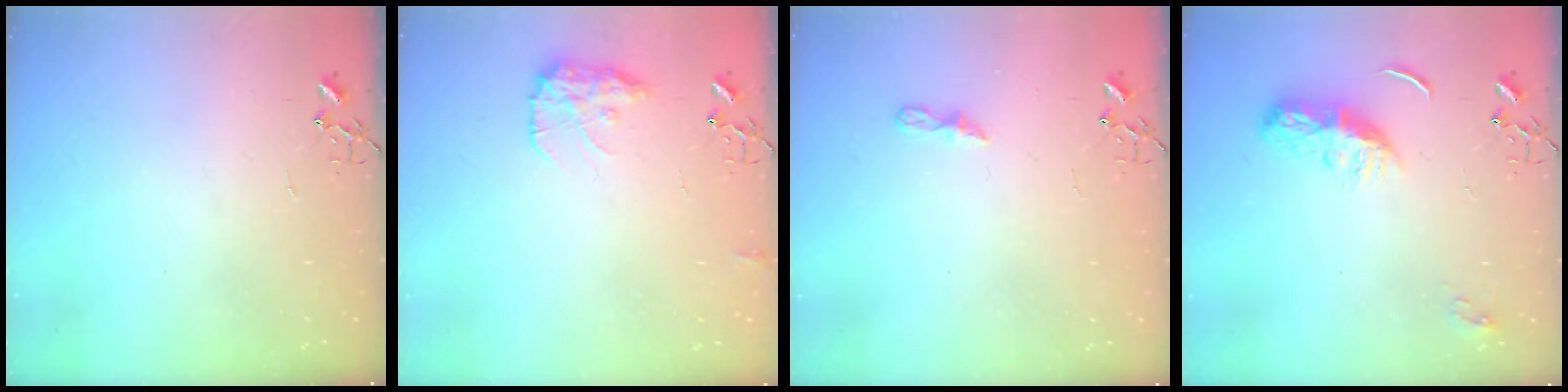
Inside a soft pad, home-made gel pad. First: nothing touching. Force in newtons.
{"total": 10.8, "press": 10.8, "slide": 0.4}
{"total": 5.3, "press": 5.3, "slide": 0.6}
{"total": 8.9, "press": 8.9, "slide": 0.1}